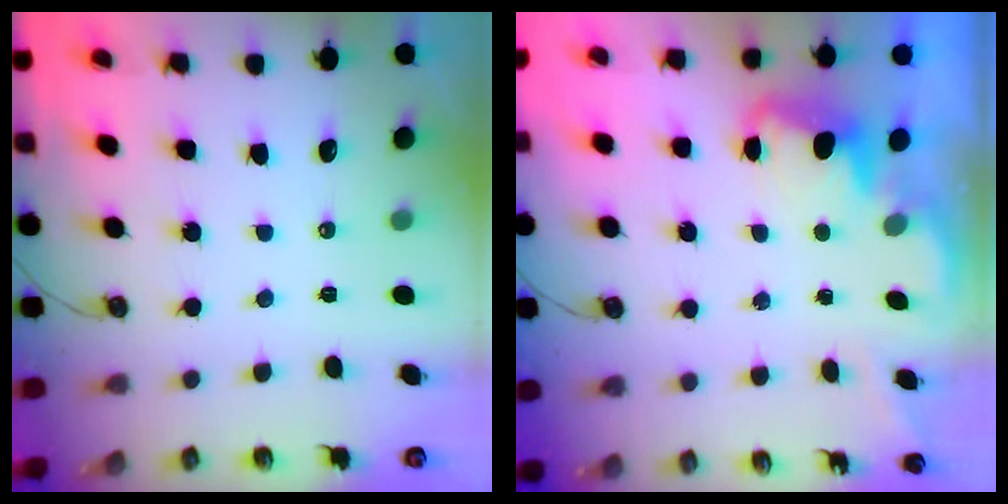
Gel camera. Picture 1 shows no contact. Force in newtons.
{"total": 2.5, "press": 2.4, "slide": 0.7}